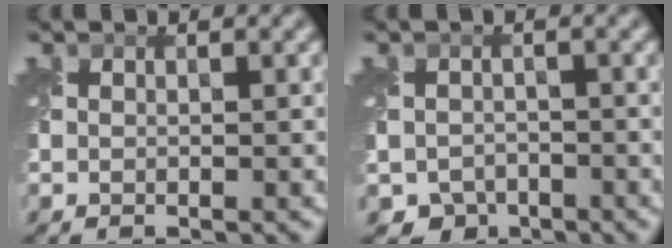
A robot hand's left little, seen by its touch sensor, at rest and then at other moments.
{"total": 3.4, "force": [-2.3, 2.5, 0.5], "torque": [0.001, -0.005, -0.041]}